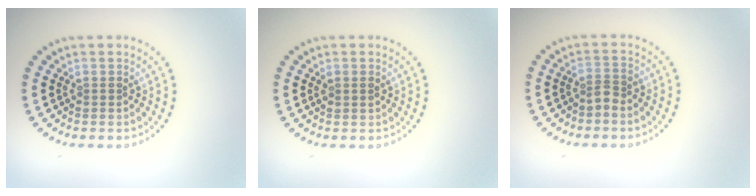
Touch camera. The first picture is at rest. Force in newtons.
{"total": 0.9, "press": 0.8, "slide": 0.2}
{"total": 1.4, "press": 1.1, "slide": 0.9}